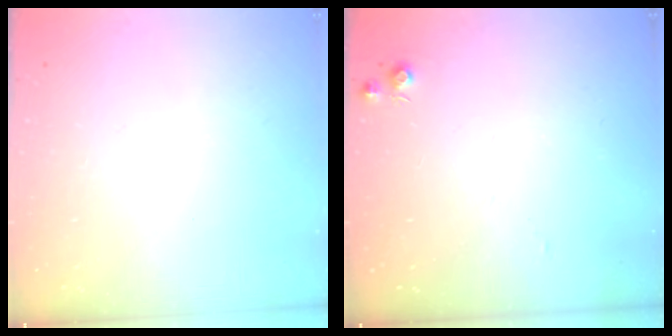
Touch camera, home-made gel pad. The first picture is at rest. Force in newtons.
{"total": 4.9, "press": 4.9, "slide": 0.7}